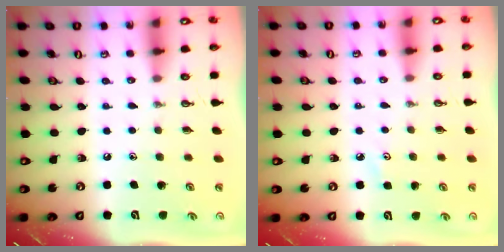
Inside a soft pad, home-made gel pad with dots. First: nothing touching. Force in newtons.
{"total": 2.6, "press": 2.6, "slide": 0.5}